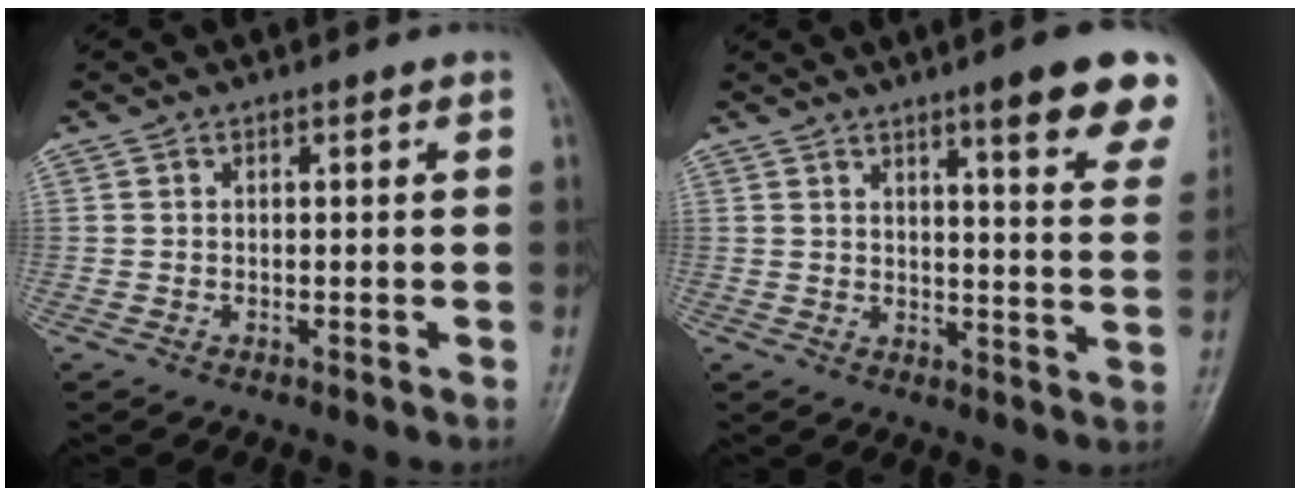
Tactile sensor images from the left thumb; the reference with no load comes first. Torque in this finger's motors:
{"motor_torque": [2.59, 1.77, 1.34, -1.43, 0.08]}